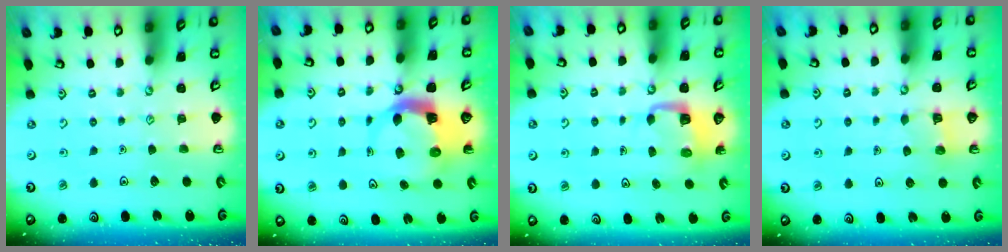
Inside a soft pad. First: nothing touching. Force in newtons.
{"total": 5.7, "press": 5.6, "slide": 1.0}
{"total": 3.3, "press": 3.3, "slide": 0.1}
{"total": 4.1, "press": 4.1, "slide": 0.4}